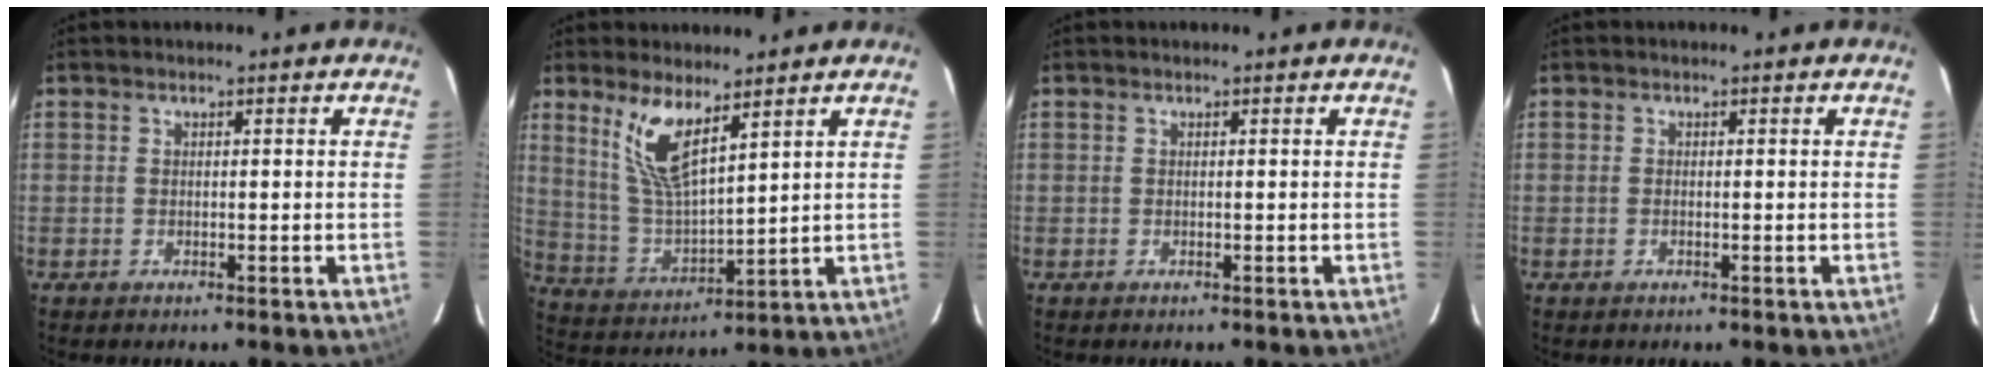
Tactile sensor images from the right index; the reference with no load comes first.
{"total": 9.9, "force": [6.0, 2.7, 7.4], "torque": [-0.151, -0.006, 0.132]}
{"total": 0.0}
{"total": 0.5, "force": [-0.2, 0.2, 0.5], "torque": [-0.011, 0.000, -0.005]}